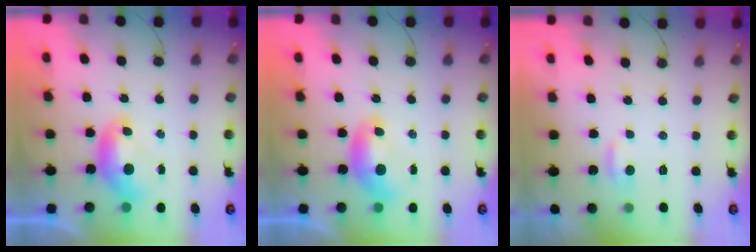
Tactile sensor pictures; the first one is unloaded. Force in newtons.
{"total": 0.0}
{"total": 2.2, "press": 2.2, "slide": 0.3}